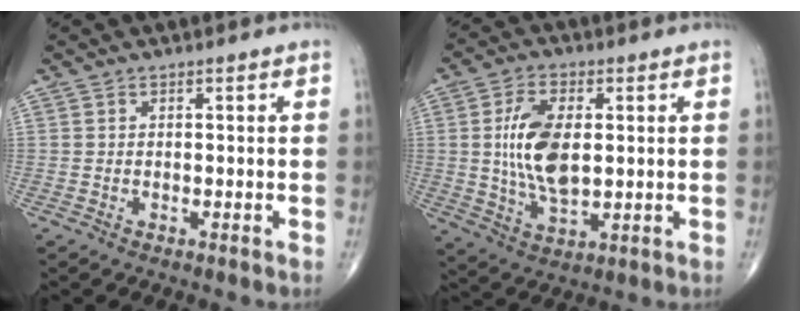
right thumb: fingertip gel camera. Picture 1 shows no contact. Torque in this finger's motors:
{"motor_torque": [1.48, 1.82, 1.15, -0.05, 0.14]}